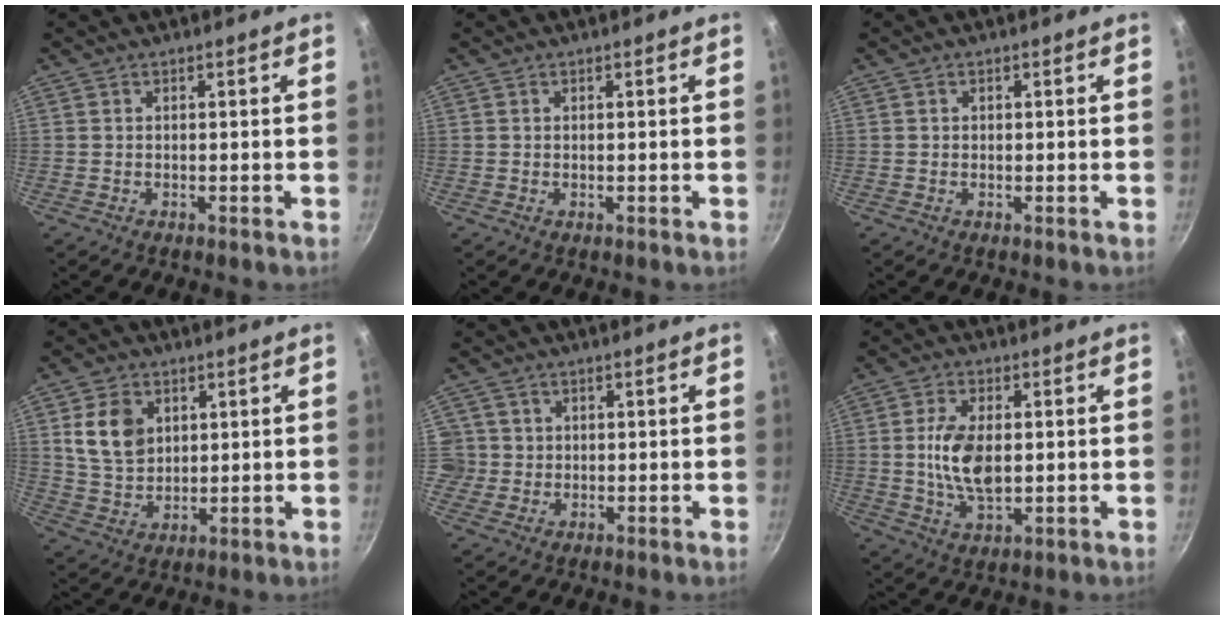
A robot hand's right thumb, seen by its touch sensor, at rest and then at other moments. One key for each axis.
{"total": 0.0}
{"total": 0.5, "fx": 0.0, "fy": 0.5, "fz": 0.1, "tx": 0.002, "ty": 0.002, "tz": 0.000}
{"total": 9.5, "fx": 2.9, "fy": 7.0, "fz": 5.7, "tx": -0.084, "ty": -0.015, "tz": 0.060}
{"total": 4.0, "fx": 0.4, "fy": 4.0, "fz": 0.4, "tx": 0.021, "ty": 0.011, "tz": 0.007}
{"total": 9.8, "fx": 0.3, "fy": 5.3, "fz": 8.2, "tx": -0.150, "ty": -0.003, "tz": 0.008}